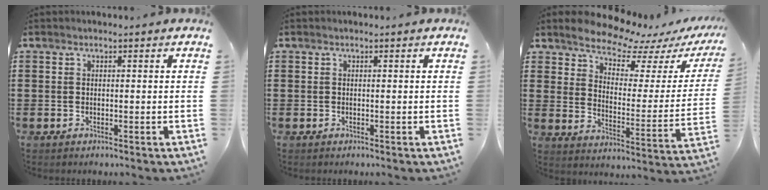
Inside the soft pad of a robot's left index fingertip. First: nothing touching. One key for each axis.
{"total": 0.0}
{"total": 6.8, "fx": 6.5, "fy": 1.4, "fz": 1.7, "tx": -0.055, "ty": -0.052, "tz": 0.109}